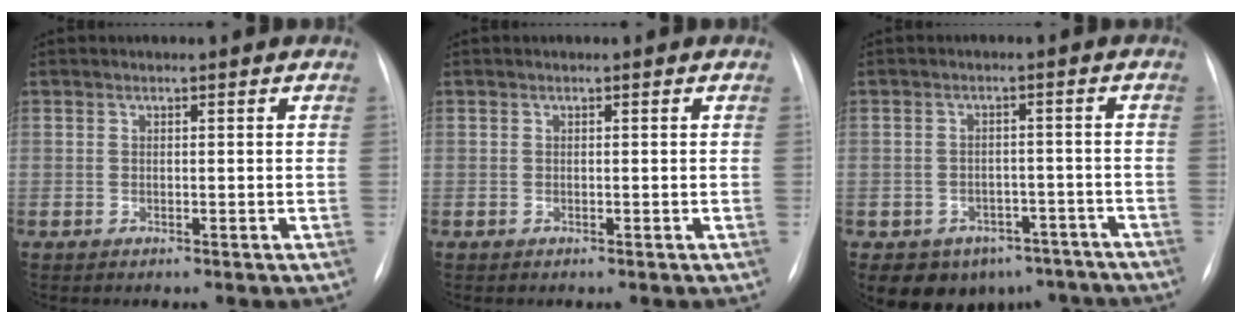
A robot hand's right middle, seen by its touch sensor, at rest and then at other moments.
{"total": 0.0}
{"total": 10.5, "force": [-7.4, 7.1, 2.3], "torque": [-0.019, 0.020, -0.086]}